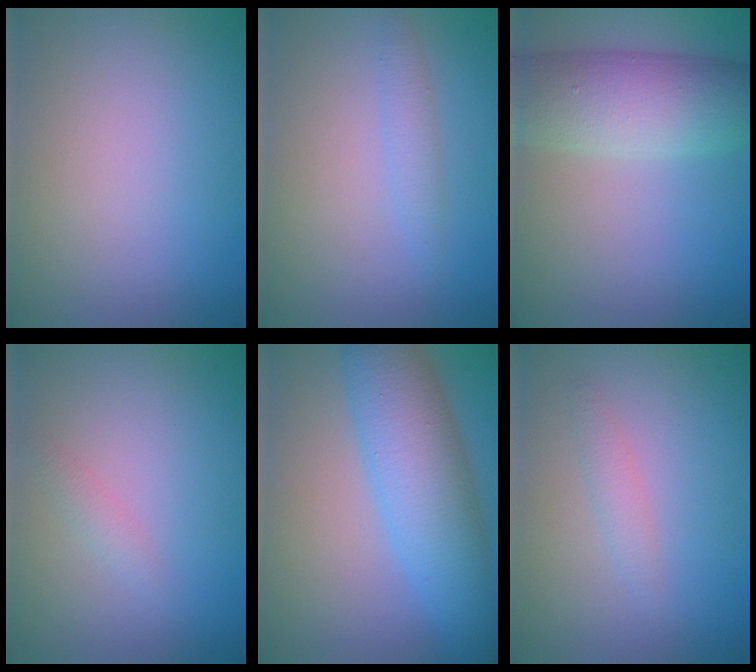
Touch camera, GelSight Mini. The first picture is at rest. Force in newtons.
{"total": 1.4, "press": 1.4, "slide": 0.0}
{"total": 7.1, "press": 7.1, "slide": 0.2}
{"total": 0.9, "press": 0.9, "slide": 0.0}
{"total": 7.9, "press": 7.9, "slide": 0.2}
{"total": 1.2, "press": 1.2, "slide": 0.1}